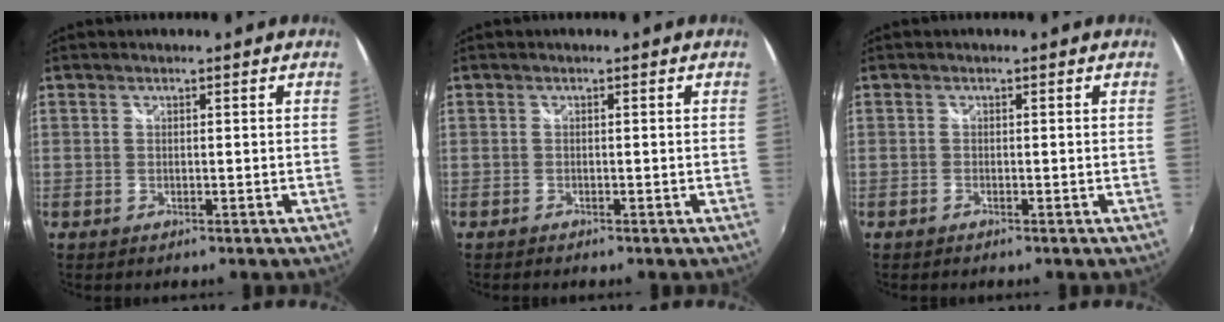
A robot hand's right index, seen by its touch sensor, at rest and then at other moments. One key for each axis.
{"total": 0.8, "fx": -0.8, "fy": 0.2, "fz": 0.1, "tx": -0.005, "ty": -0.007, "tz": -0.014}
{"total": 0.6, "fx": -0.5, "fy": 0.3, "fz": 0.0, "tx": -0.001, "ty": -0.004, "tz": -0.012}